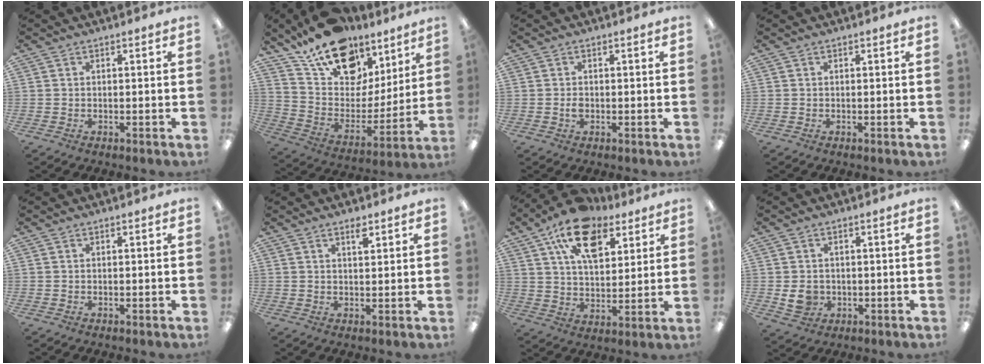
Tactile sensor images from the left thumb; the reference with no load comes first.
{"total": 18.7, "force": [13.5, 10.5, 7.5], "torque": [-0.137, -0.087, 0.246]}
{"total": 1.3, "force": [-0.2, 0.9, 1.0], "torque": [-0.019, 0.001, -0.004]}
{"total": 0.0}
{"total": 0.0}
{"total": 2.2, "force": [1.8, 0.5, 1.3], "torque": [-0.022, -0.004, 0.030]}
{"total": 16.3, "force": [10.0, 8.8, 9.4], "torque": [-0.159, -0.039, 0.180]}
{"total": 4.4, "force": [-0.4, 3.9, 2.0], "torque": [-0.028, -0.001, -0.007]}